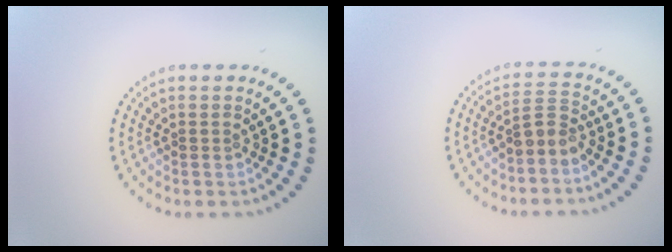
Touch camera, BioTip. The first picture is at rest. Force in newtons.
{"total": 2.0, "press": 1.6, "slide": 1.3}